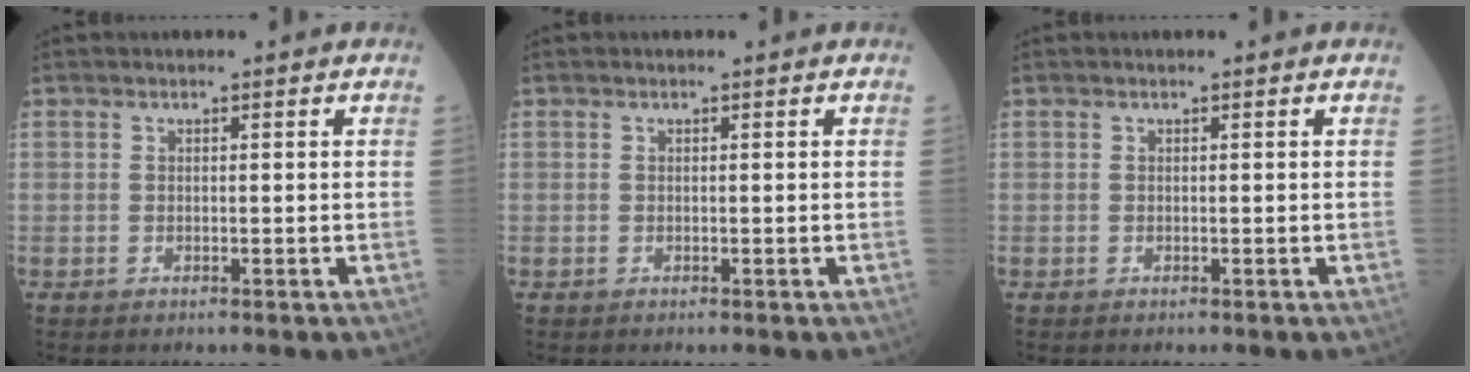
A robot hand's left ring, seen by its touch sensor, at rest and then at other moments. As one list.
[{"total": 0.0}, {"total": 0.0}]